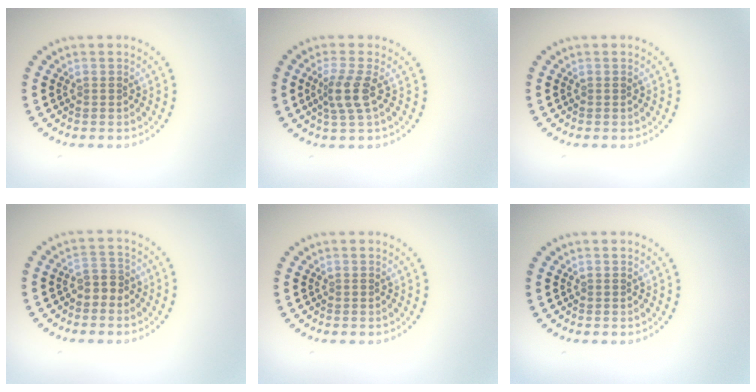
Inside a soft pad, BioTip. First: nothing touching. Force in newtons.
{"total": 2.7, "press": 2.1, "slide": 1.7}
{"total": 0.0}
{"total": 1.9, "press": 1.6, "slide": 0.9}
{"total": 0.0}
{"total": 0.0}